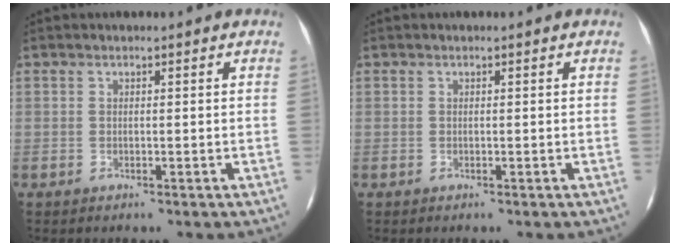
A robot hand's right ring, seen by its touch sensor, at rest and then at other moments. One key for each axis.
{"total": 0.0}